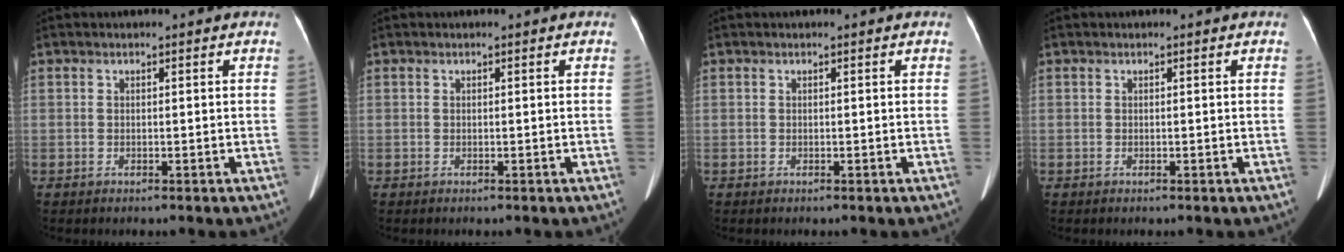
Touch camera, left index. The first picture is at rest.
{"total": 0.0}
{"total": 0.0}
{"total": 0.0}